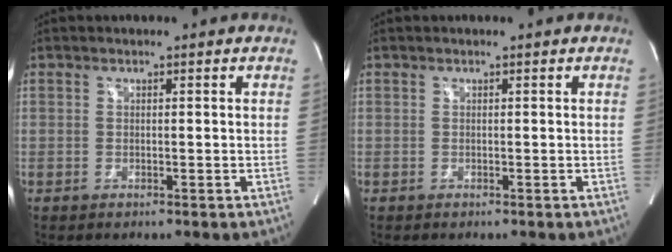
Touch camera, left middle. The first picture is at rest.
{"total": 0.0}